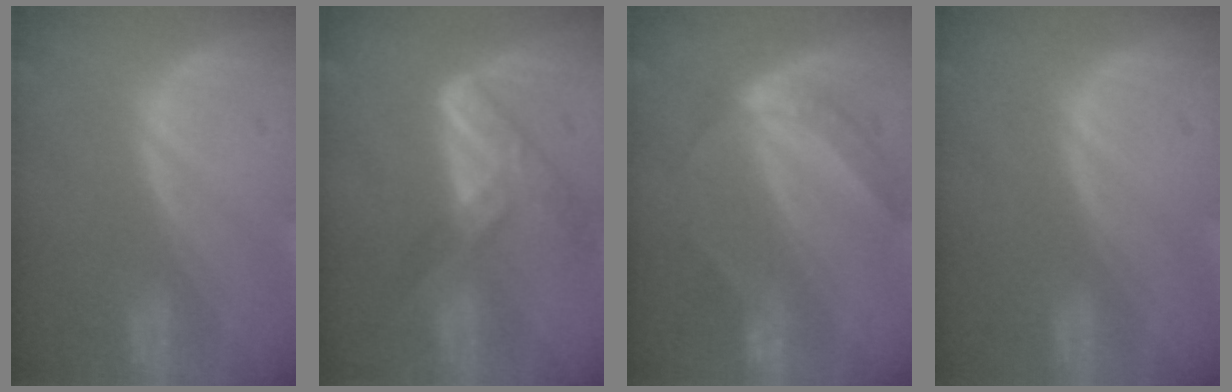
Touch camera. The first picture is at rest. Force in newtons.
{"total": 7.2, "press": 6.1, "slide": 3.9}
{"total": 6.1, "press": 5.1, "slide": 3.2}
{"total": 0.0}